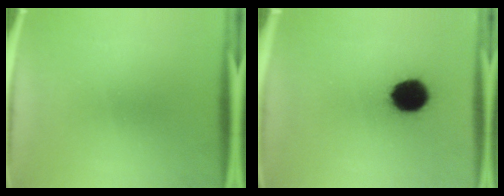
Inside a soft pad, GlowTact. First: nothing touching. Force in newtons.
{"total": 11.4}